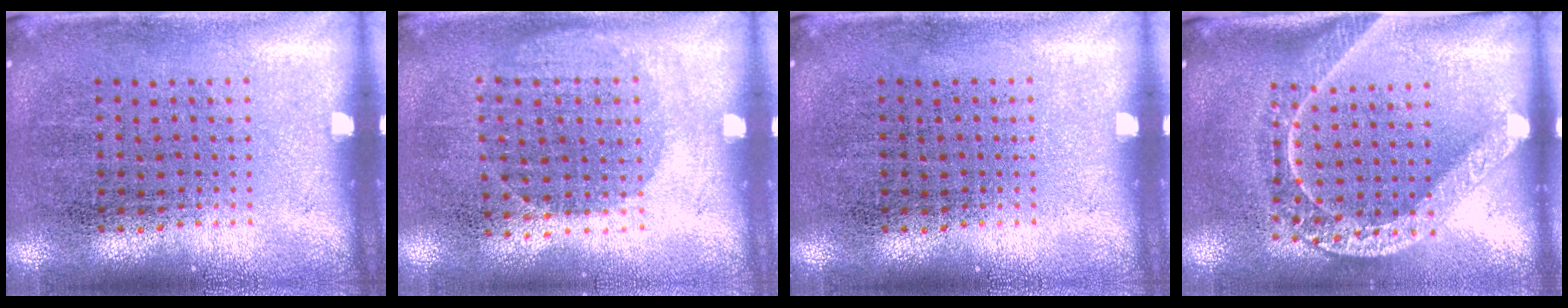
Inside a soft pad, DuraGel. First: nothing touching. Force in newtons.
{"total": 1.0, "press": 0.9, "slide": 0.4}
{"total": 0.0}
{"total": 2.1, "press": 1.7, "slide": 1.1}